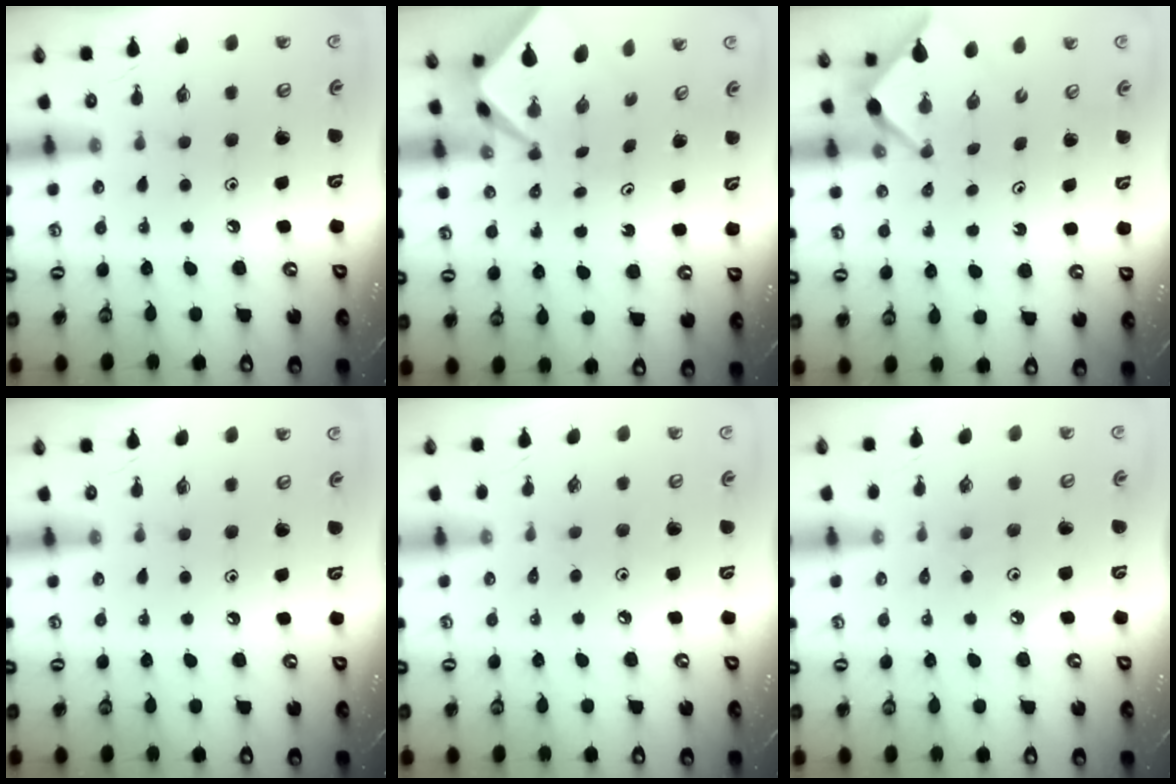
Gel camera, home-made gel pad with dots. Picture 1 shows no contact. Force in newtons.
{"total": 2.4, "press": 2.4, "slide": 0.1}
{"total": 2.7, "press": 2.7, "slide": 0.4}
{"total": 0.0}
{"total": 1.9, "press": 1.8, "slide": 0.4}
{"total": 3.2, "press": 3.2, "slide": 0.6}